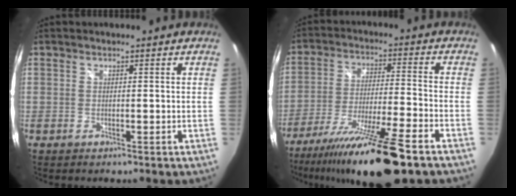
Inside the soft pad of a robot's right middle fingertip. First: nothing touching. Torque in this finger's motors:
{"motor_torque": [1.58, -0.56, 0.56, 0.21]}